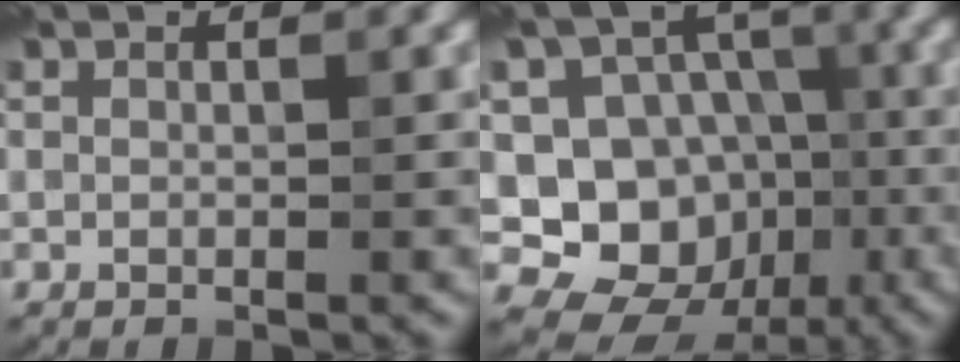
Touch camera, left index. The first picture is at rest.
{"total": 13.4, "force": [-3.4, 11.9, 5.2], "torque": [-0.109, 0.016, -0.064]}